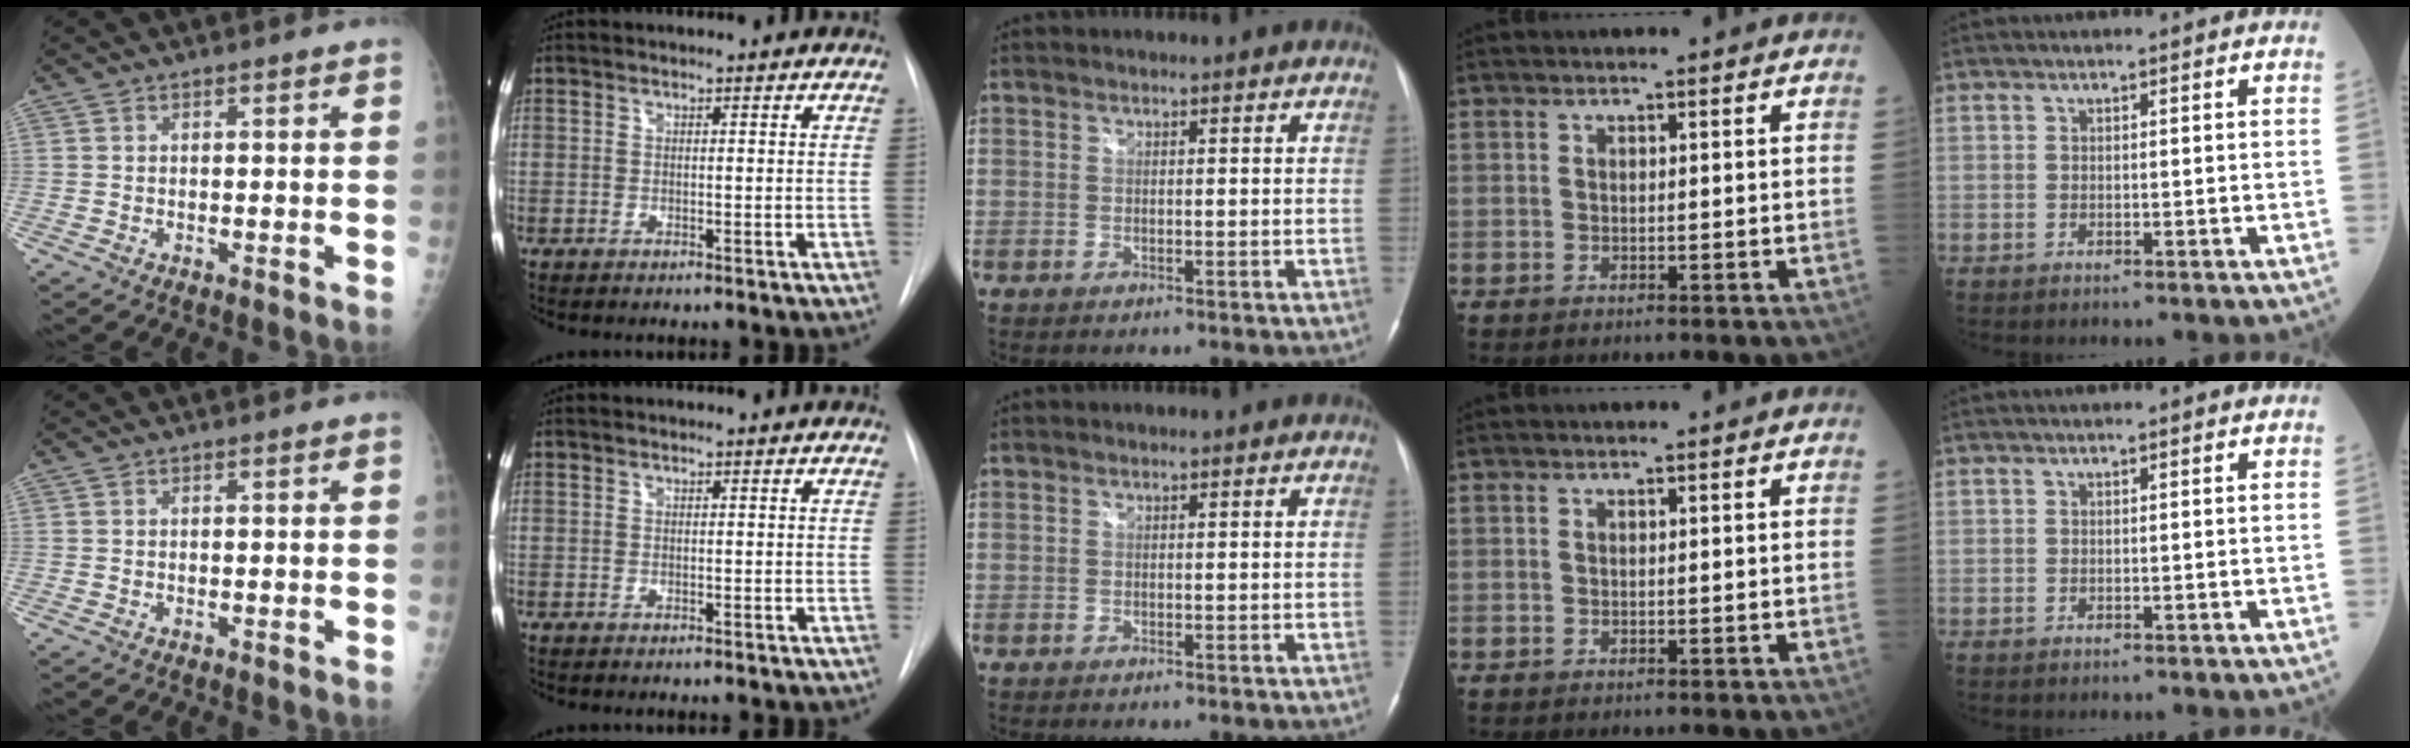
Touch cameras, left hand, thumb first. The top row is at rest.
{}